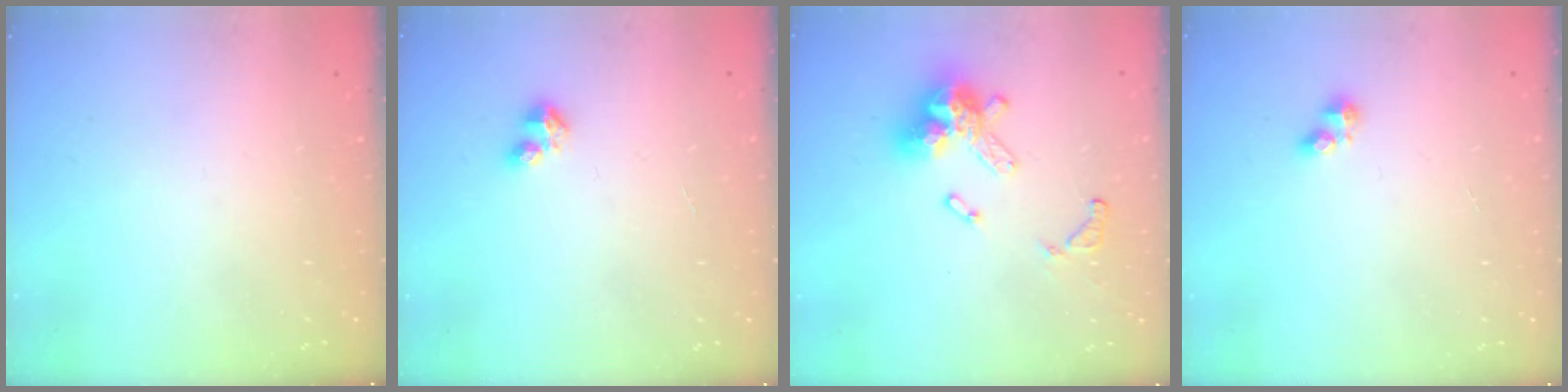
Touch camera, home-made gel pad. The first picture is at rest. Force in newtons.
{"total": 3.2, "press": 3.2, "slide": 0.3}
{"total": 13.8, "press": 13.8, "slide": 1.0}
{"total": 3.6, "press": 3.5, "slide": 0.4}